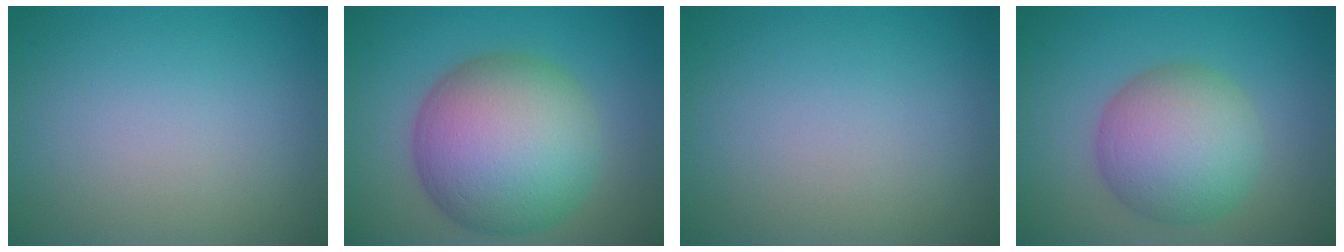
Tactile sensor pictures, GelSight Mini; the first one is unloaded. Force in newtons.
{"total": 12.2, "press": 12.2, "slide": 0.4}
{"total": 0.0}
{"total": 7.4, "press": 7.4, "slide": 0.1}